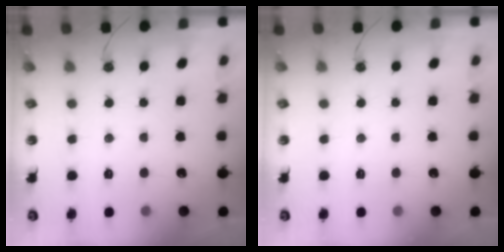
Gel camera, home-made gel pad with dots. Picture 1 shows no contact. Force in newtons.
{"total": 0.0}